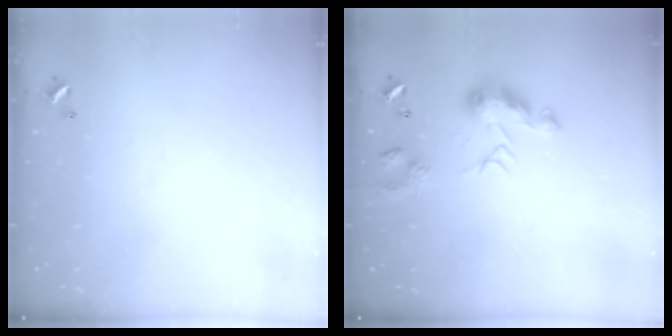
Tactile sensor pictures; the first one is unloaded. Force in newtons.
{"total": 7.8, "press": 7.7, "slide": 0.7}